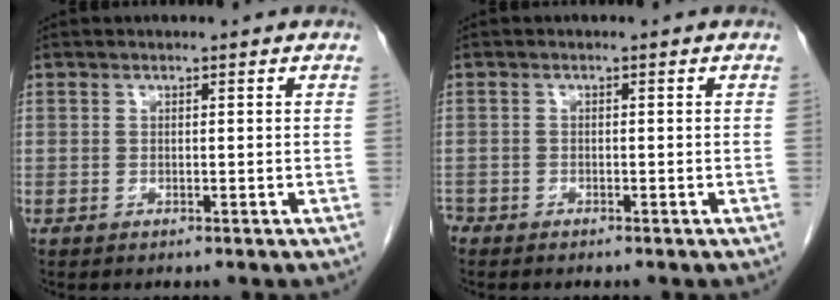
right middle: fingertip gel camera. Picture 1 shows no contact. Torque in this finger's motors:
{"motor_torque": [-0.01, -0.10, -0.01, -0.02]}